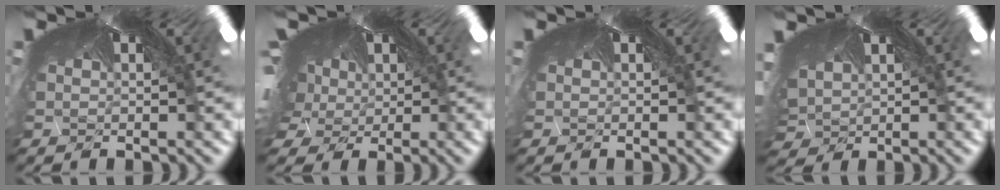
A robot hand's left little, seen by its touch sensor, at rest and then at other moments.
{"total": 5.3, "force": [-4.0, 2.7, 2.3], "torque": [-0.095, -0.050, -0.032]}
{"total": 0.0}
{"total": 3.4, "force": [-3.4, -0.3, -0.7], "torque": [-0.012, -0.050, -0.022]}